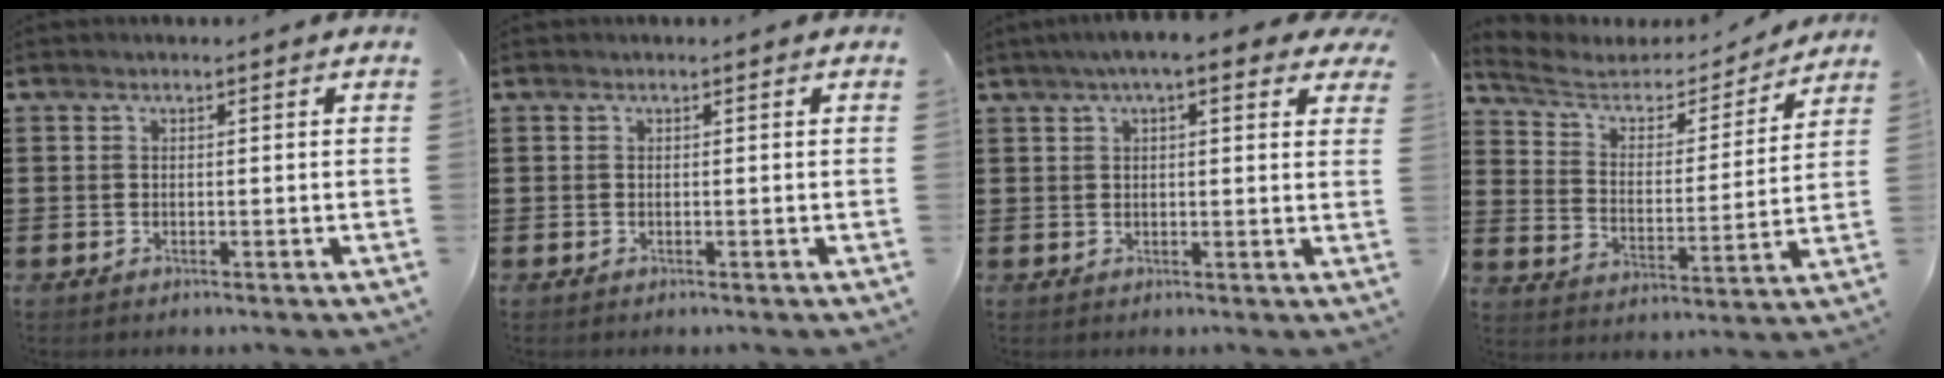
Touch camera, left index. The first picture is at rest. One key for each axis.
{"total": 0.0}
{"total": 5.0, "fx": 3.3, "fy": 0.7, "fz": 3.6, "tx": -0.079, "ty": 0.007, "tz": 0.057}
{"total": 5.2, "fx": 4.3, "fy": 2.3, "fz": 1.8, "tx": -0.063, "ty": -0.026, "tz": 0.067}